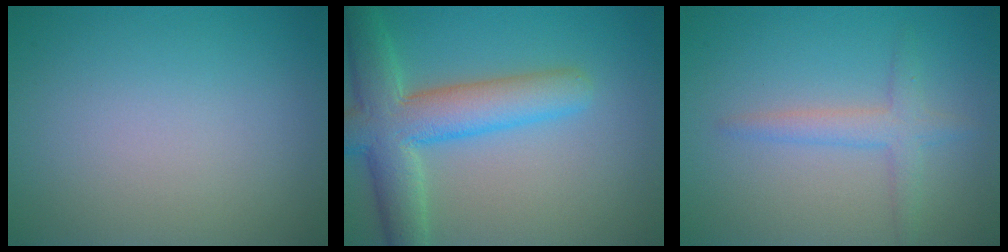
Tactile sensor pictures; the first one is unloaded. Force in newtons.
{"total": 7.5, "press": 7.5, "slide": 0.6}
{"total": 2.4, "press": 2.4, "slide": 0.1}